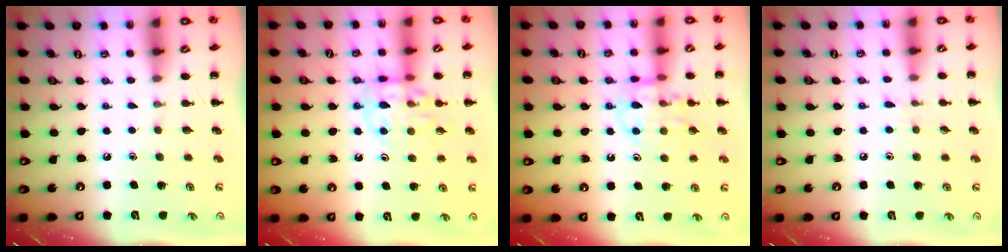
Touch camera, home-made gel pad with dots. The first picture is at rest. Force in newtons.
{"total": 11.2, "press": 11.0, "slide": 1.9}
{"total": 12.0, "press": 11.9, "slide": 1.4}
{"total": 5.4, "press": 4.9, "slide": 2.2}